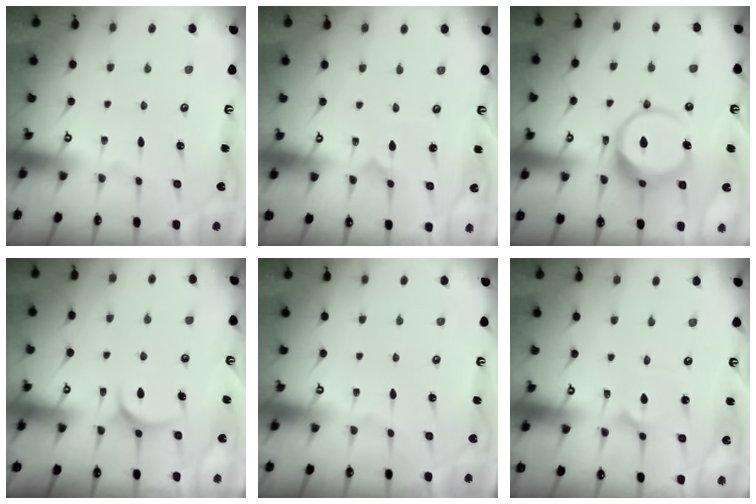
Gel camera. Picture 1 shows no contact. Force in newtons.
{"total": 0.0}
{"total": 11.7, "press": 11.6, "slide": 1.2}
{"total": 5.5, "press": 5.5, "slide": 0.1}
{"total": 0.0}
{"total": 3.0, "press": 3.0, "slide": 0.4}